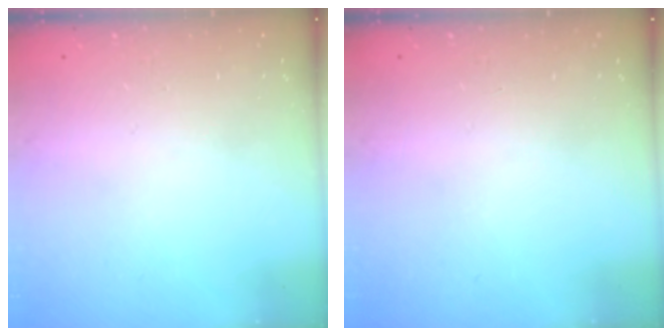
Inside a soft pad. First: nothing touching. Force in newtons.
{"total": 0.0}